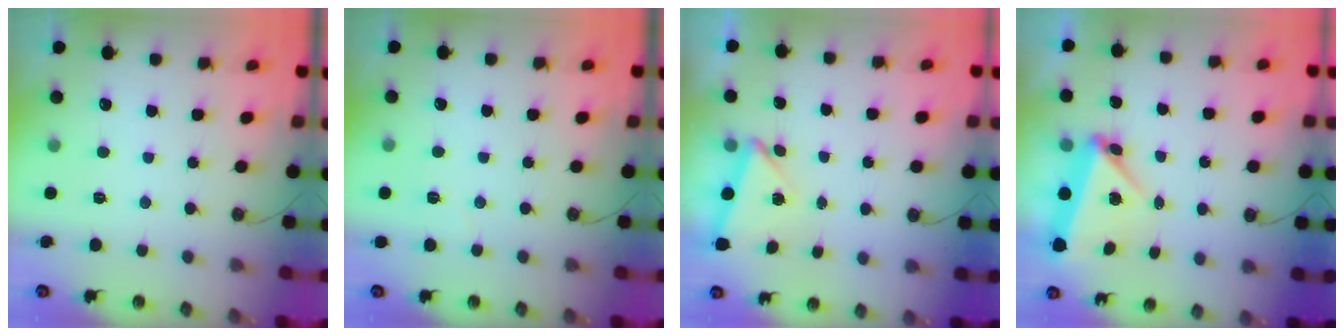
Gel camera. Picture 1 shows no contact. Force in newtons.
{"total": 1.5, "press": 1.5, "slide": 0.5}
{"total": 2.9, "press": 2.6, "slide": 1.2}
{"total": 5.6, "press": 5.6, "slide": 0.6}